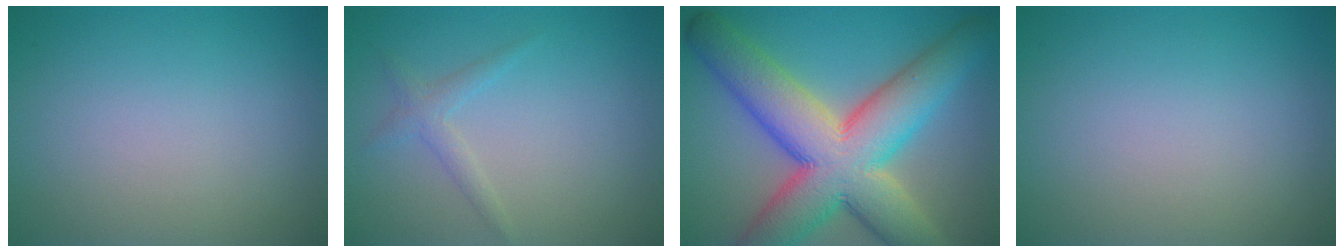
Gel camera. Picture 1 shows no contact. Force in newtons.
{"total": 1.5, "press": 1.5, "slide": 0.1}
{"total": 13.4, "press": 13.3, "slide": 0.8}
{"total": 0.0}